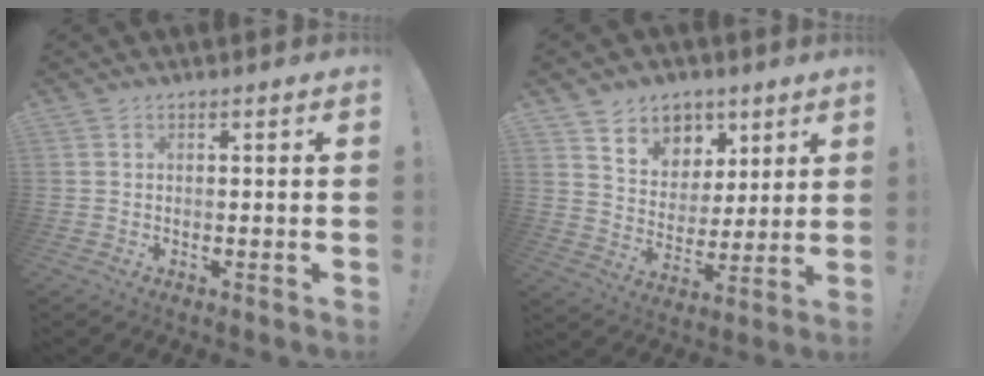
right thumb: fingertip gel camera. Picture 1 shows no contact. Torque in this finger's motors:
{"motor_torque": [-0.54, 1.09, 0.90, 0.82, 0.01]}